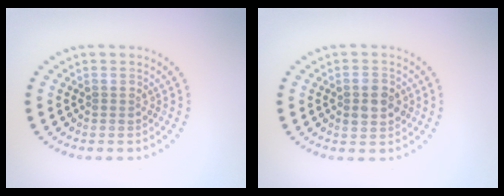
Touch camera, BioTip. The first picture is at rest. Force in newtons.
{"total": 2.7, "press": 2.7, "slide": 0.1}